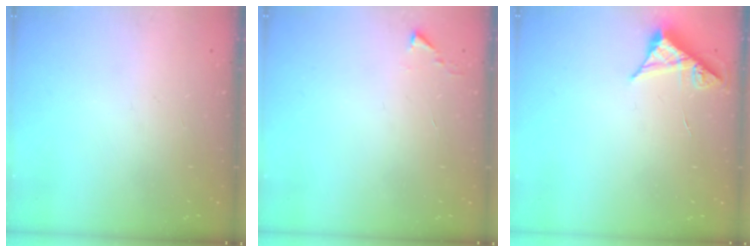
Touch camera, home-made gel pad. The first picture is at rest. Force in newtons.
{"total": 1.1, "press": 1.1, "slide": 0.1}
{"total": 5.3, "press": 5.2, "slide": 0.6}